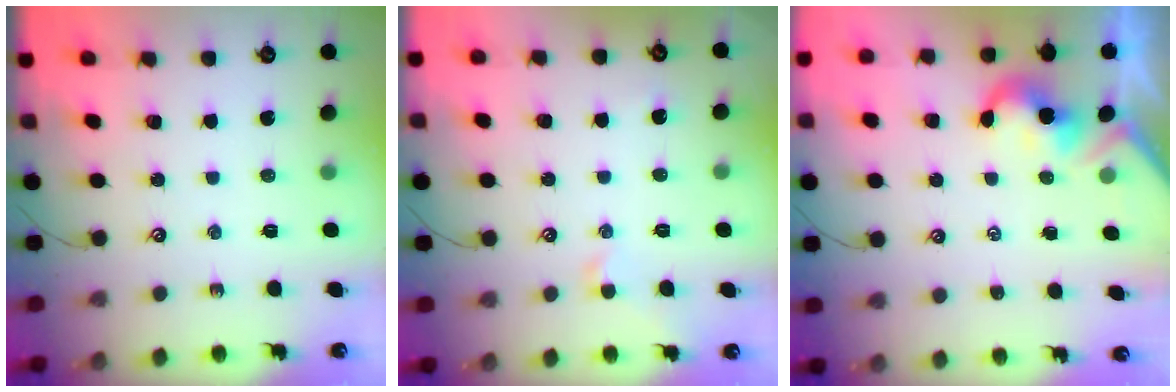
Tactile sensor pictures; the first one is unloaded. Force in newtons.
{"total": 1.0, "press": 0.8, "slide": 0.6}
{"total": 2.0, "press": 2.0, "slide": 0.5}